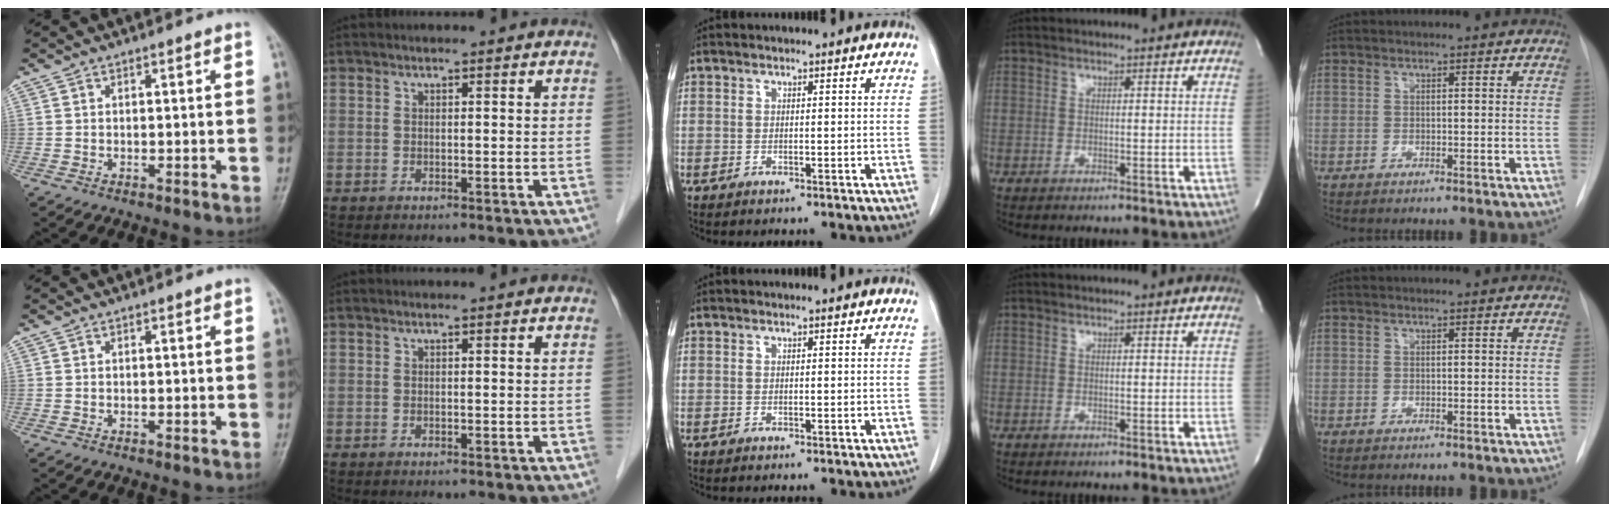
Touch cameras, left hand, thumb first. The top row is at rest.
{}